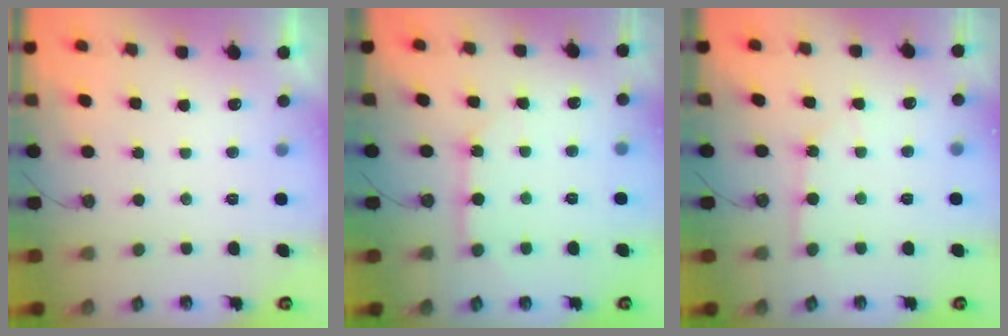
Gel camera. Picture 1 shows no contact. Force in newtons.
{"total": 8.0, "press": 7.9, "slide": 0.8}
{"total": 3.6, "press": 3.5, "slide": 0.5}